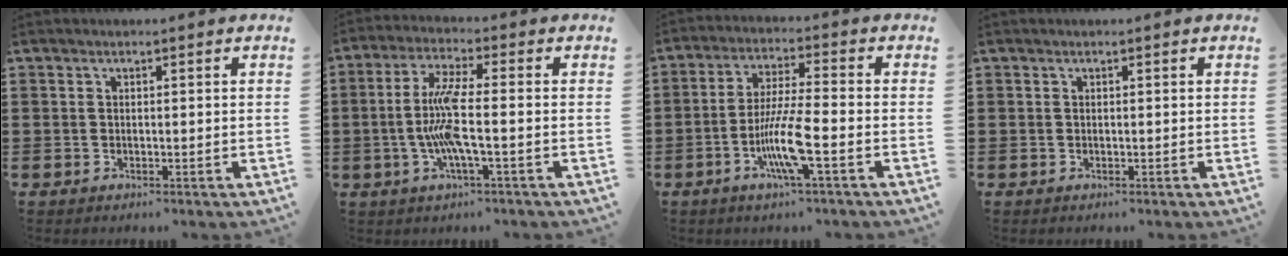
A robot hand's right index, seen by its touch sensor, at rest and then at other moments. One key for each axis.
{"total": 8.4, "fx": -1.5, "fy": 1.1, "fz": 8.1, "tx": -0.184, "ty": -0.017, "tz": -0.040}
{"total": 8.9, "fx": -3.4, "fy": 0.9, "fz": 8.2, "tx": -0.166, "ty": -0.014, "tz": -0.066}
{"total": 0.0}